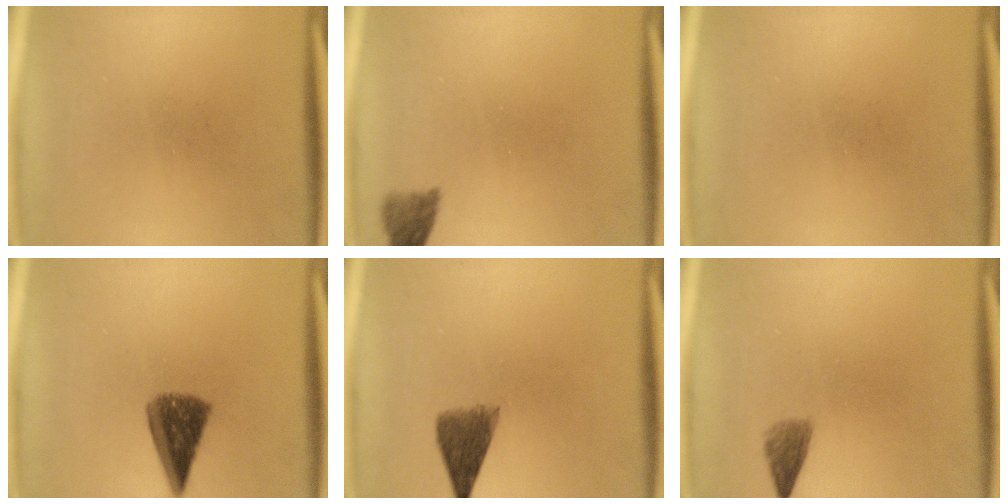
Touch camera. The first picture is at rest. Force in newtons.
{"total": 2.5}
{"total": 0.0}
{"total": 7.5}
{"total": 5.1}
{"total": 2.2}